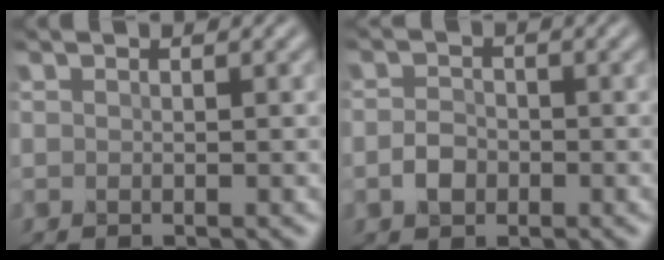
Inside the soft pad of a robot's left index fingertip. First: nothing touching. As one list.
[{"total": 1.6, "force": [-0.7, 1.2, 0.9], "torque": [-0.017, 0.008, -0.018]}]